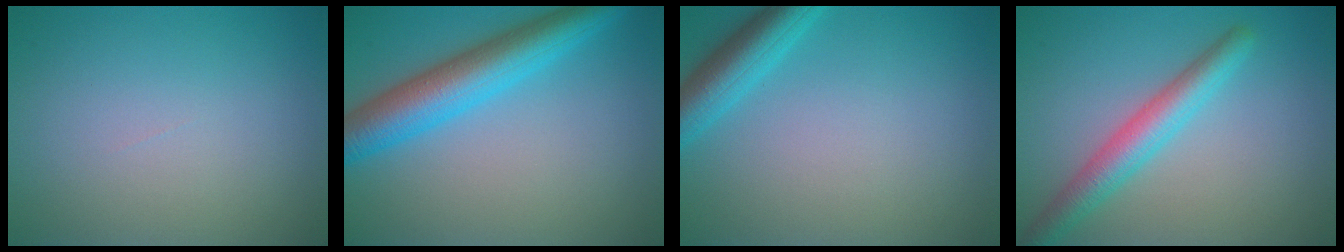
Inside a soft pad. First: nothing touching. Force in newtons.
{"total": 6.9, "press": 6.9, "slide": 0.2}
{"total": 4.2, "press": 4.2, "slide": 0.3}
{"total": 4.1, "press": 4.1, "slide": 0.1}